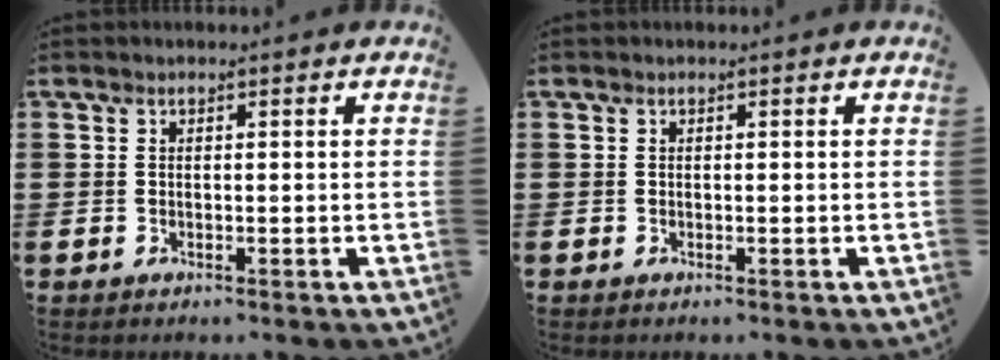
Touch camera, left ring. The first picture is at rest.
{"total": 0.0}